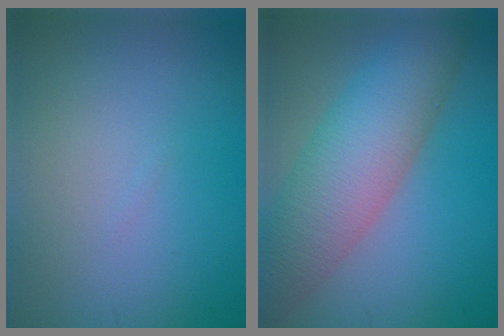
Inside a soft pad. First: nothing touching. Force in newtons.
{"total": 8.8, "press": 8.8, "slide": 0.5}